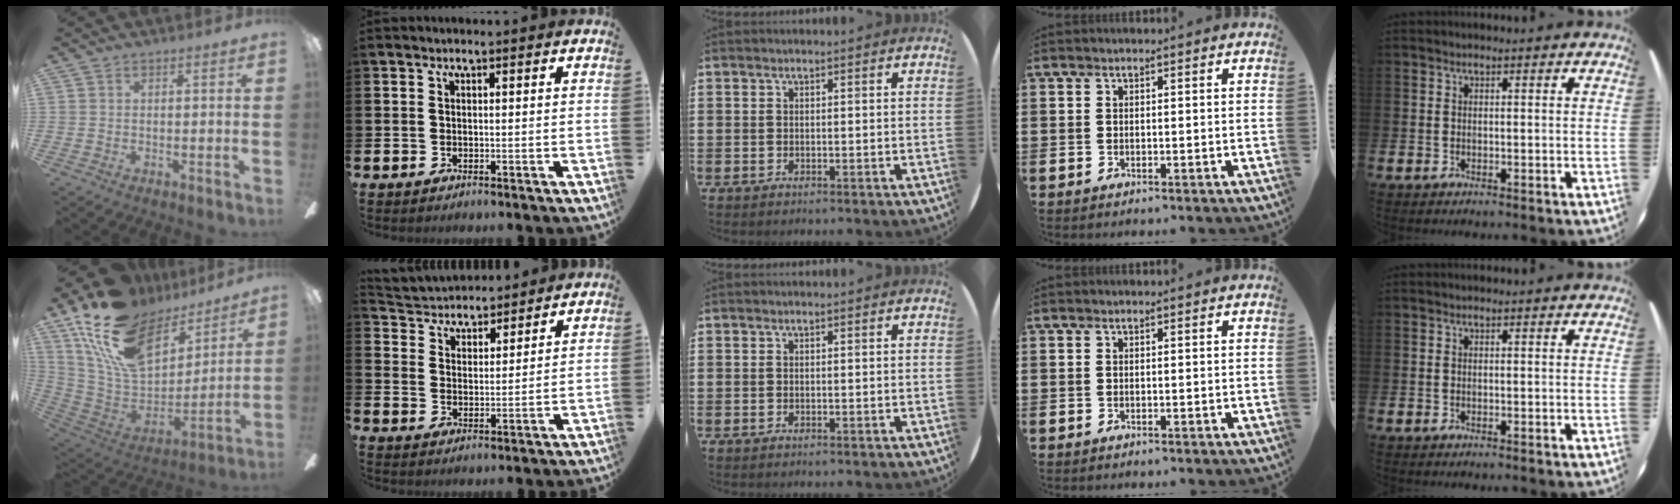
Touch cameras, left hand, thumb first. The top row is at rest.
{"thumb": {"total": 24.3, "force": [14.8, 13.2, 14.2], "torque": [-0.293, -0.085, 0.267]}, "index": {"total": 4.2, "force": [4.0, 1.3, -0.5], "torque": [-0.014, -0.029, 0.069]}}